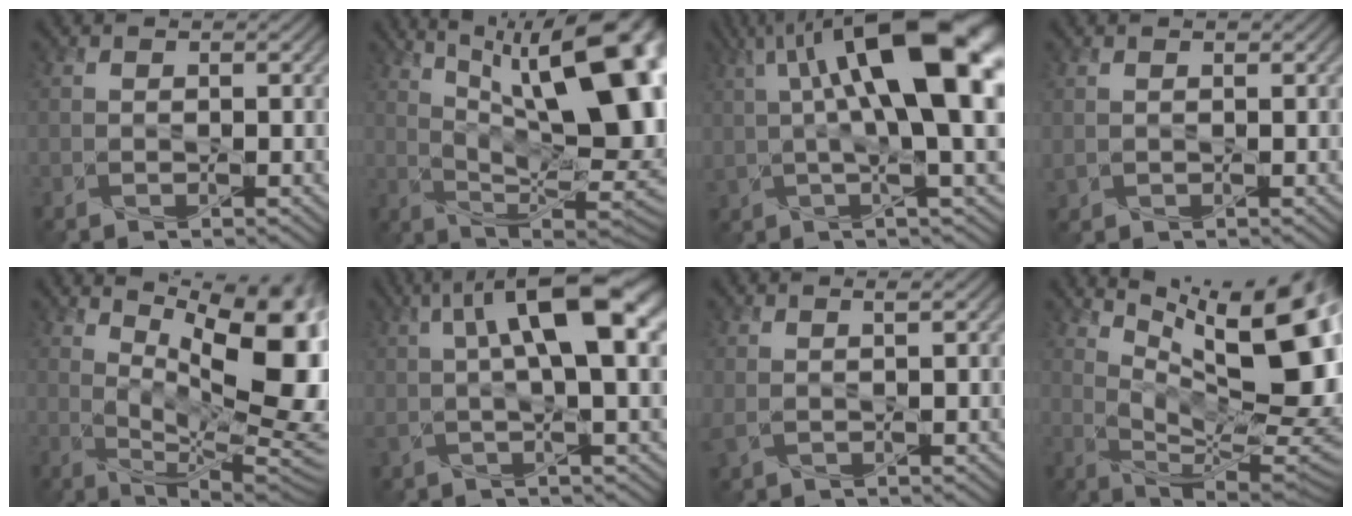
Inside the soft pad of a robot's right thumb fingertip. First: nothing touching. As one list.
[{"total": 19.5, "force": [6.3, 7.9, 16.7], "torque": [-0.230, 0.036, 0.093]}, {"total": 16.0, "force": [4.3, 4.8, 14.6], "torque": [-0.240, 0.018, 0.074]}, {"total": 0.8, "force": [0.6, 0.5, 0.3], "torque": [-0.013, -0.004, 0.016]}, {"total": 17.4, "force": [6.2, 6.4, 14.9], "torque": [-0.206, 0.014, 0.105]}, {"total": 11.4, "force": [3.3, 3.2, 10.5], "torque": [-0.166, 0.007, 0.050]}, {"total": 2.0, "force": [1.2, 0.4, 1.5], "torque": [-0.034, 0.004, 0.024]}, {"total": 14.9, "force": [6.7, 4.7, 12.5], "torque": [-0.202, -0.006, 0.124]}]